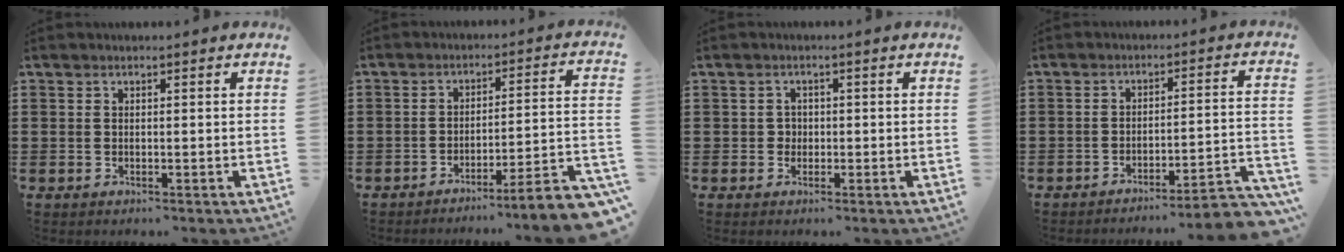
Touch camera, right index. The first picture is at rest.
{"total": 5.2, "force": [-4.0, -0.5, 3.3], "torque": [-0.055, -0.025, -0.080]}
{"total": 1.4, "force": [-0.1, 1.3, 0.5], "torque": [-0.013, 0.005, -0.003]}
{"total": 4.3, "force": [-4.0, -0.1, 1.7], "torque": [-0.032, -0.014, -0.082]}